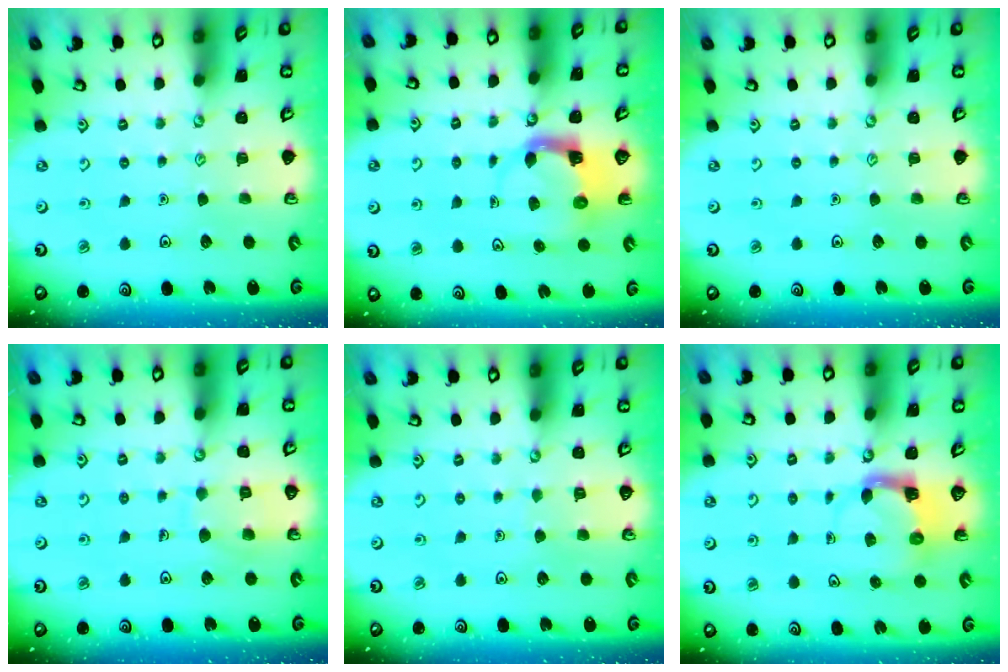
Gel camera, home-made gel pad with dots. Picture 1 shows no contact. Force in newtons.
{"total": 4.0, "press": 3.9, "slide": 0.6}
{"total": 0.0}
{"total": 7.8, "press": 7.8, "slide": 0.7}
{"total": 3.4, "press": 3.4, "slide": 0.3}
{"total": 3.7, "press": 3.7, "slide": 0.7}